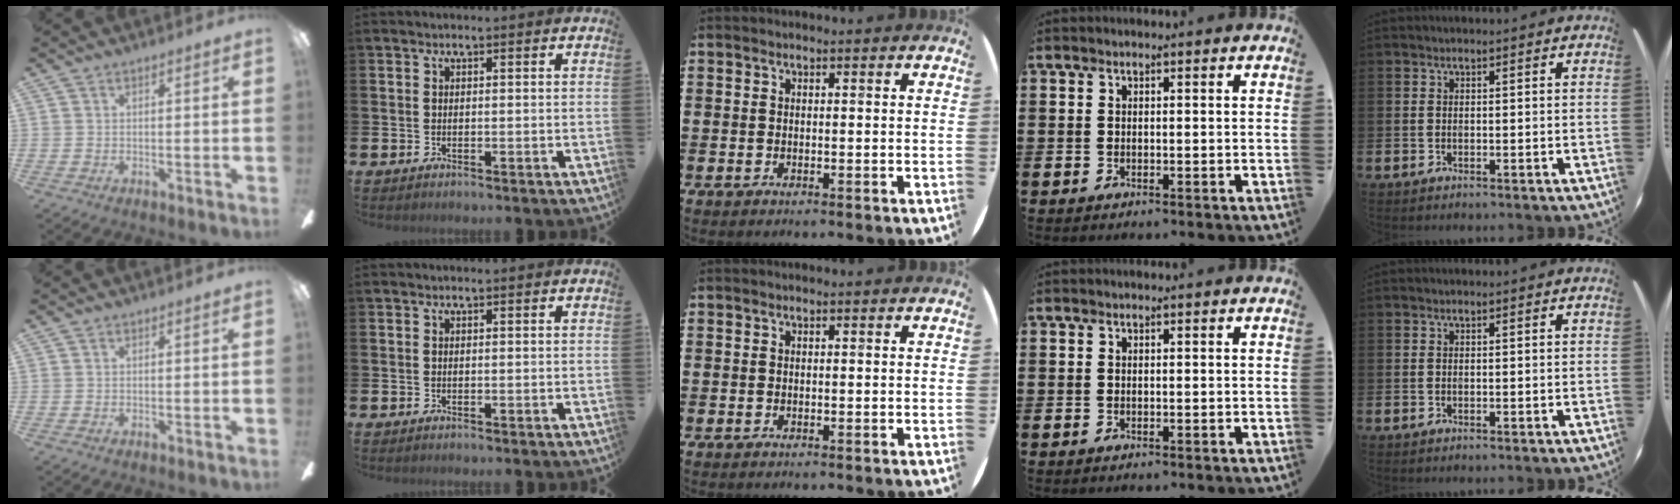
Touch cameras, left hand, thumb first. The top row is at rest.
{}